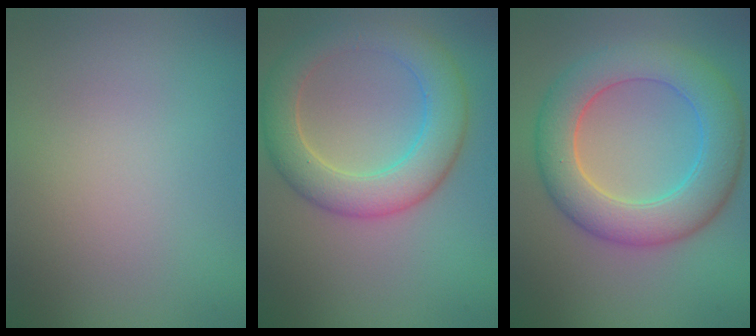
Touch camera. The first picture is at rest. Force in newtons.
{"total": 6.2, "press": 6.2, "slide": 0.2}
{"total": 7.5, "press": 7.5, "slide": 0.5}